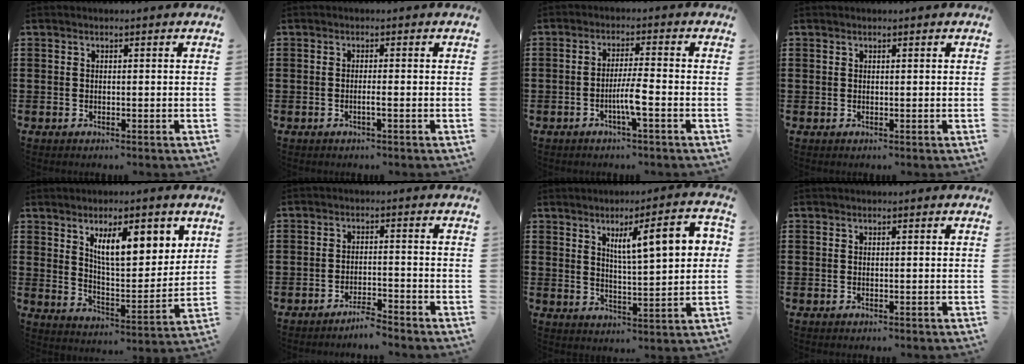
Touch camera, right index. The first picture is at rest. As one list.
[{"total": 1.3, "force": [-0.6, -0.1, 1.1], "torque": [-0.019, -0.004, -0.010]}, {"total": 4.4, "force": [-1.7, 0.0, 4.1], "torque": [-0.080, -0.007, -0.034]}, {"total": 0.5, "force": [0.3, 0.4, 0.0], "torque": [-0.001, 0.003, 0.006]}, {"total": 10.4, "force": [5.5, 3.6, 8.0], "torque": [-0.137, -0.010, 0.090]}, {"total": 2.9, "force": [-2.9, -0.1, 0.3], "torque": [-0.013, -0.001, -0.058]}, {"total": 9.5, "force": [3.6, 2.1, 8.5], "torque": [-0.143, -0.003, 0.054]}, {"total": 0.0}]